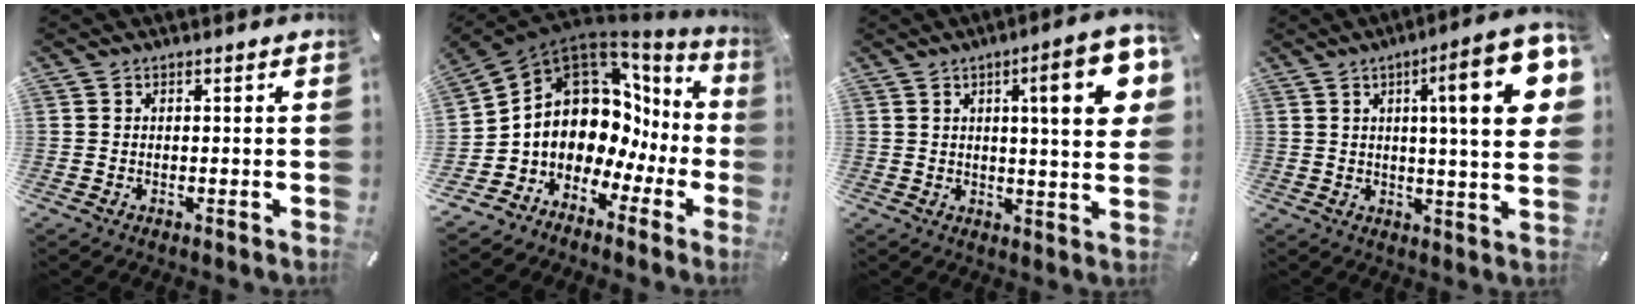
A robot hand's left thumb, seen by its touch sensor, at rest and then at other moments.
{"total": 12.8, "force": [2.8, 10.1, 7.3], "torque": [-0.143, -0.054, 0.050]}
{"total": 15.1, "force": [4.9, 3.2, 13.9], "torque": [-0.196, -0.014, 0.066]}
{"total": 19.1, "force": [5.9, 3.8, 17.7], "torque": [-0.258, -0.021, 0.073]}